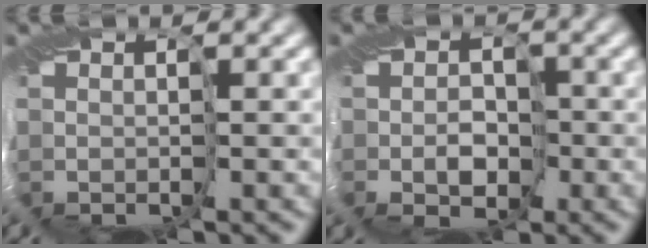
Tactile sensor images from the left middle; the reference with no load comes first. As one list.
[{"total": 2.3, "force": [-1.1, 1.8, 0.9], "torque": [0.003, 0.002, -0.021]}]